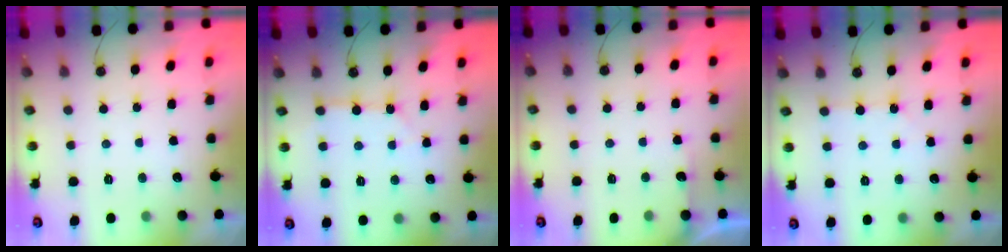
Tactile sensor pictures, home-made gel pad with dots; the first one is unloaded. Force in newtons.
{"total": 2.6, "press": 2.6, "slide": 0.3}
{"total": 2.6, "press": 2.6, "slide": 0.4}
{"total": 1.6, "press": 1.6, "slide": 0.3}